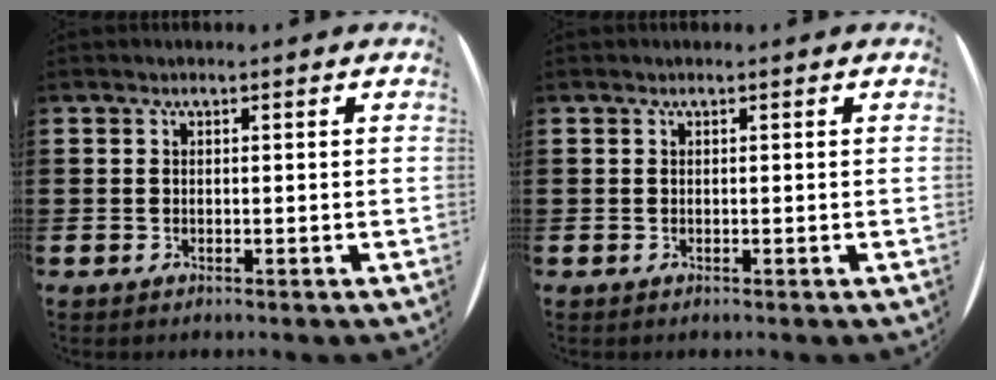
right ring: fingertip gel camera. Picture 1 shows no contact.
{"total": 0.0}